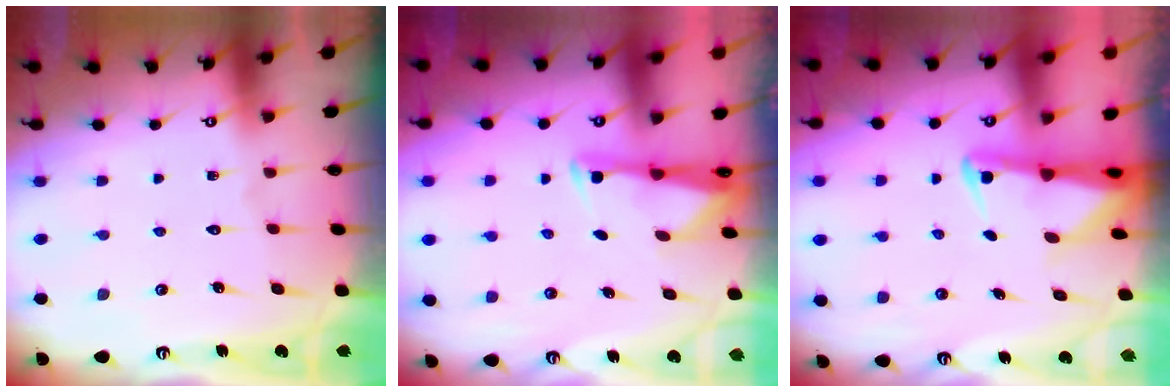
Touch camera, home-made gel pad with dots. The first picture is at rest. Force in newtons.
{"total": 2.8, "press": 2.7, "slide": 0.4}
{"total": 2.5, "press": 2.5, "slide": 0.4}